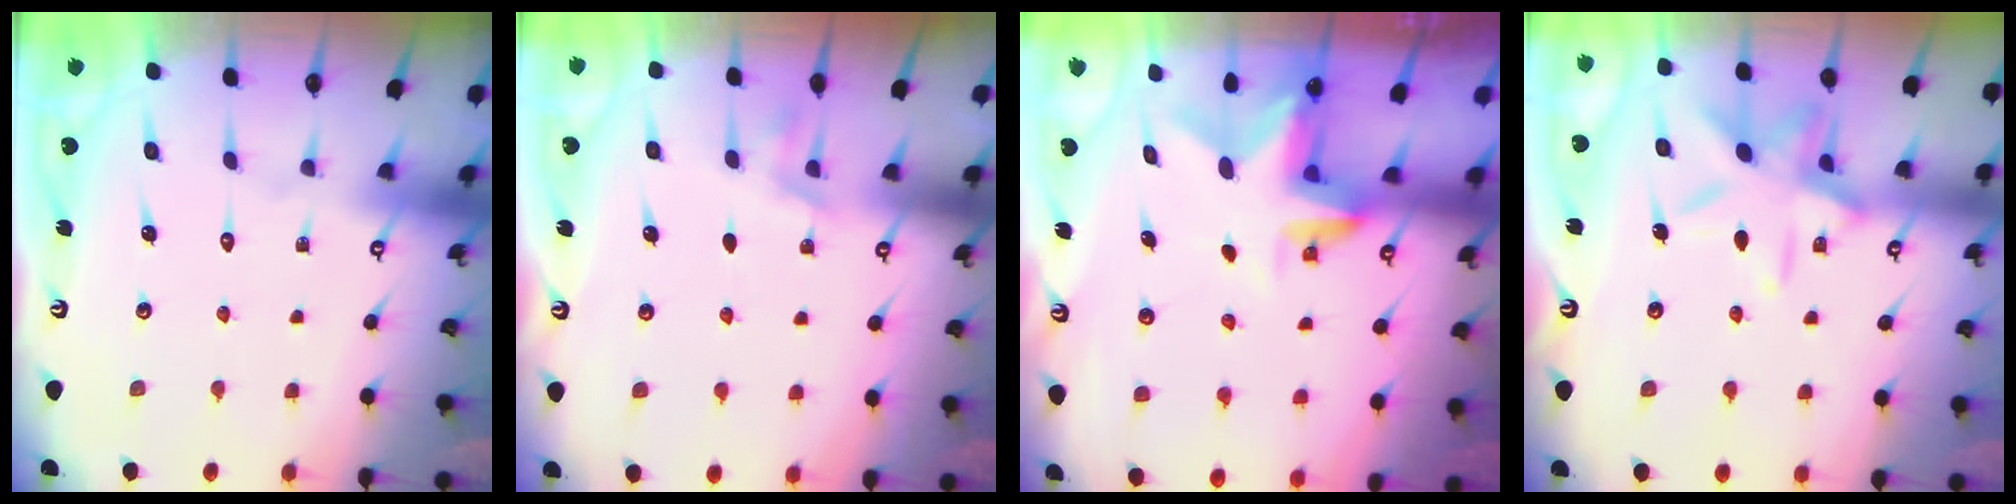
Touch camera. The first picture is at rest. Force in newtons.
{"total": 2.5, "press": 1.7, "slide": 1.7}
{"total": 3.5, "press": 3.4, "slide": 0.3}
{"total": 12.2, "press": 12.2, "slide": 0.9}